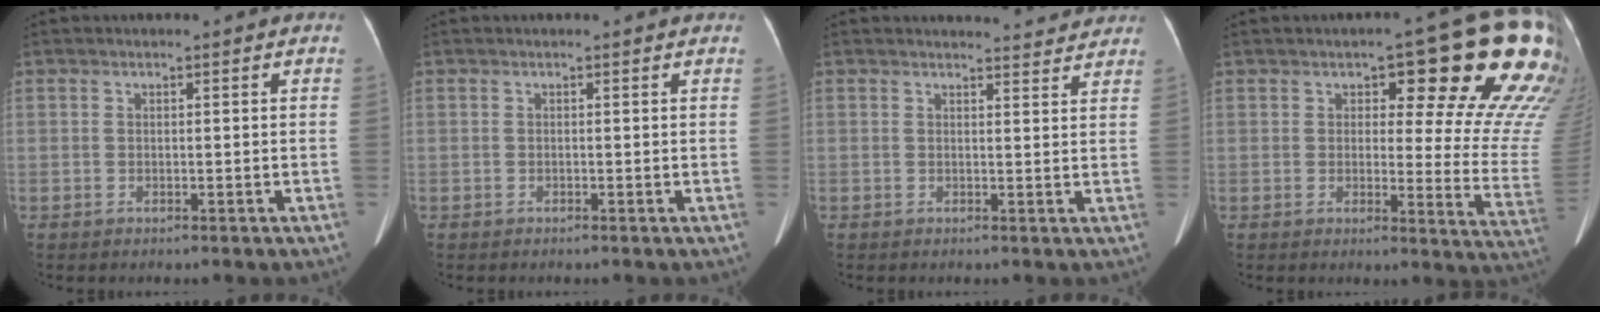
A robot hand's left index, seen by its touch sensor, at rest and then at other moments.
{"total": 0.6, "force": [0.6, 0.1, 0.1], "torque": [-0.009, 0.011, 0.005]}
{"total": 5.6, "force": [5.5, 1.0, 0.4], "torque": [-0.001, 0.002, 0.050]}
{"total": 18.9, "force": [10.7, 5.0, 14.8], "torque": [-0.163, -0.019, 0.115]}